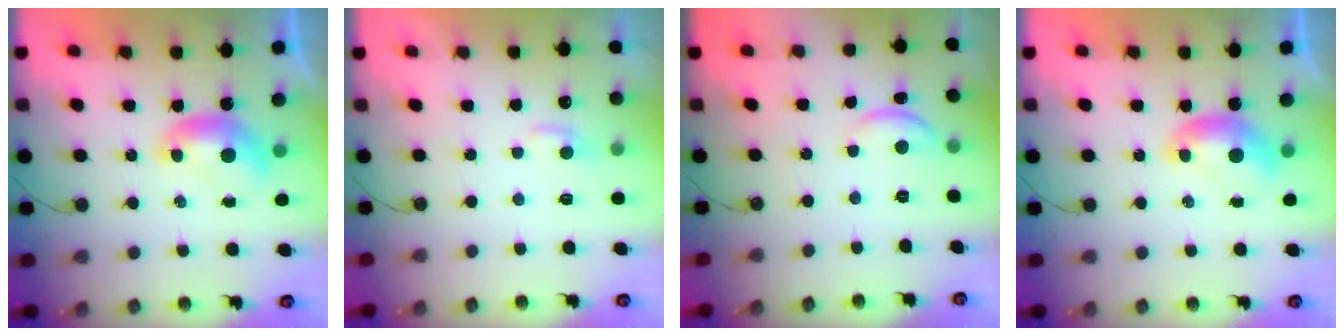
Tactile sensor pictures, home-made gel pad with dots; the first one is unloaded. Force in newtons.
{"total": 1.3, "press": 1.2, "slide": 0.5}
{"total": 2.9, "press": 2.9, "slide": 0.4}
{"total": 0.0}